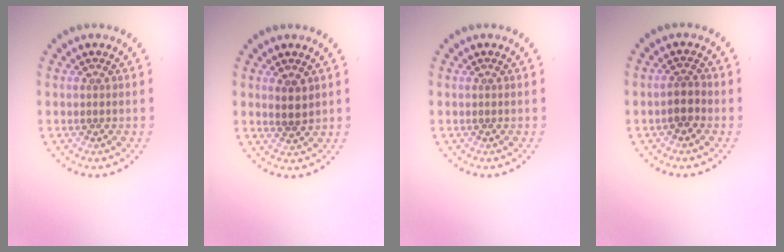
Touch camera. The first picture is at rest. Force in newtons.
{"total": 1.8, "press": 1.5, "slide": 0.9}
{"total": 0.0}
{"total": 1.9, "press": 1.7, "slide": 0.9}